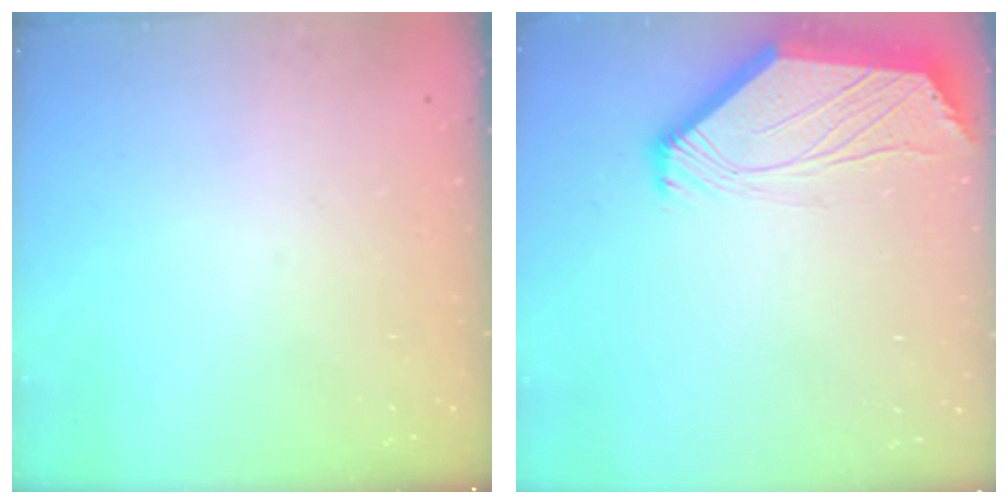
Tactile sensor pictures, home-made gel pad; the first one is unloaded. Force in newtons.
{"total": 2.5, "press": 2.4, "slide": 0.6}